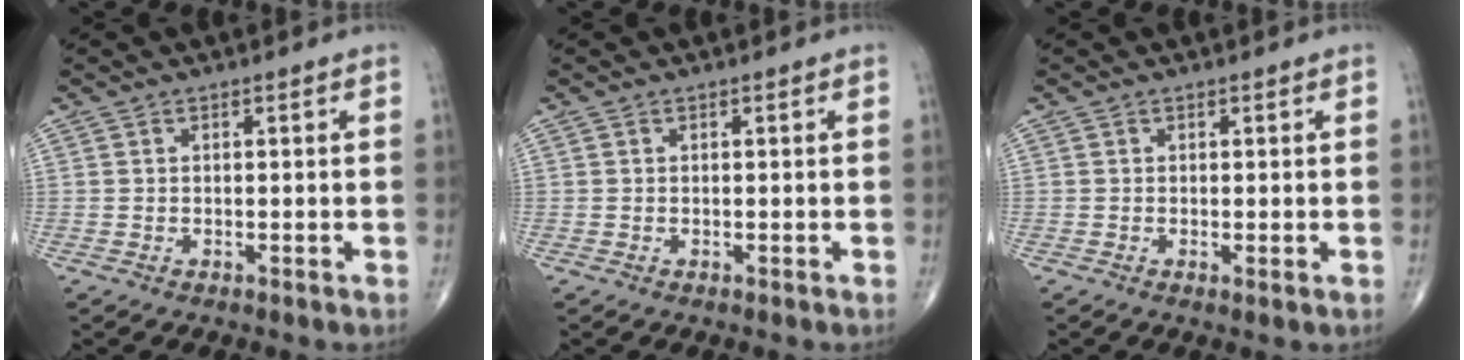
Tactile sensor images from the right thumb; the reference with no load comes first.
{"total": 0.0}
{"total": 0.6, "force": [0.0, 0.1, 0.6], "torque": [-0.010, -0.003, -0.004]}